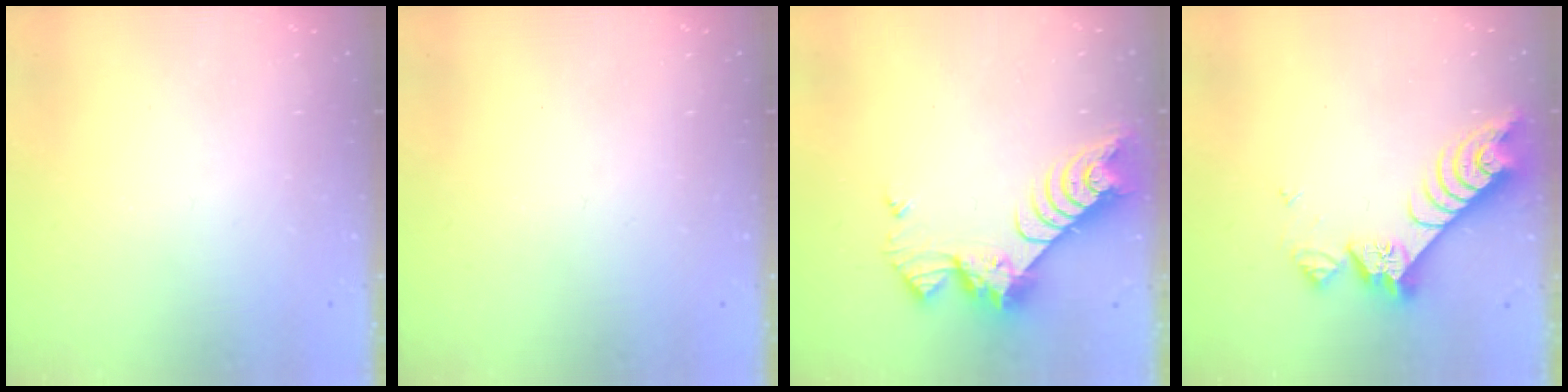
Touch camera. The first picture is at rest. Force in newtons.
{"total": 0.0}
{"total": 8.7, "press": 8.7, "slide": 0.9}
{"total": 8.5, "press": 8.4, "slide": 0.8}